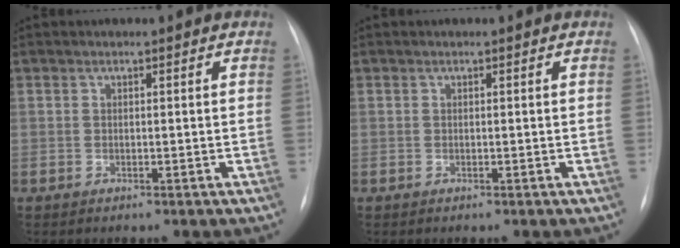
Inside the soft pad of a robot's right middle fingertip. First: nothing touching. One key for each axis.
{"total": 0.0}